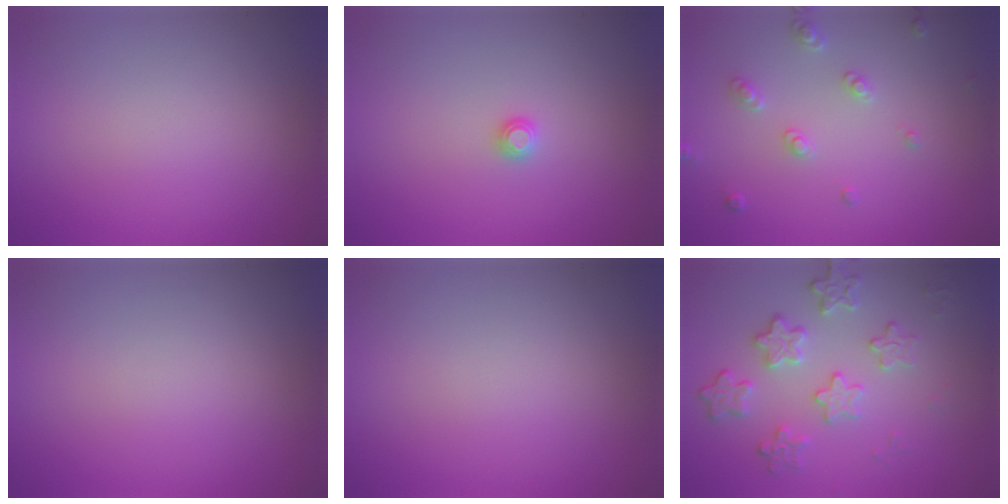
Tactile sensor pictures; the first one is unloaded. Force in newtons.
{"total": 0.8, "press": 0.8, "slide": 0.1}
{"total": 2.2, "press": 2.1, "slide": 0.6}
{"total": 0.0}
{"total": 0.0}
{"total": 3.9, "press": 3.3, "slide": 1.9}